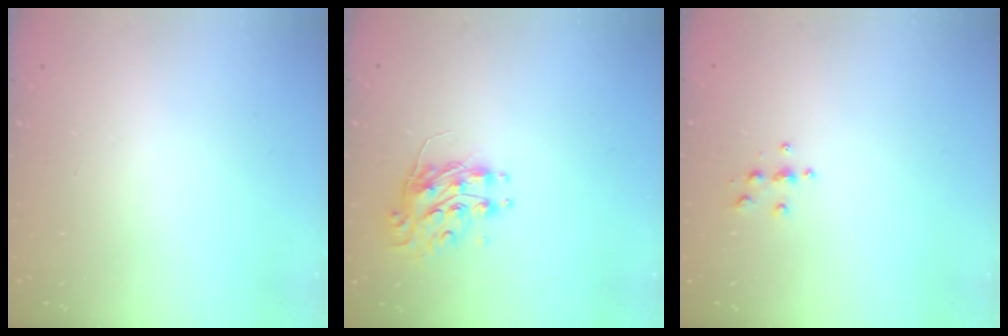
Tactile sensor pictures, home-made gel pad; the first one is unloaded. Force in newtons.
{"total": 9.2, "press": 9.2, "slide": 0.3}
{"total": 3.8, "press": 3.8, "slide": 0.4}